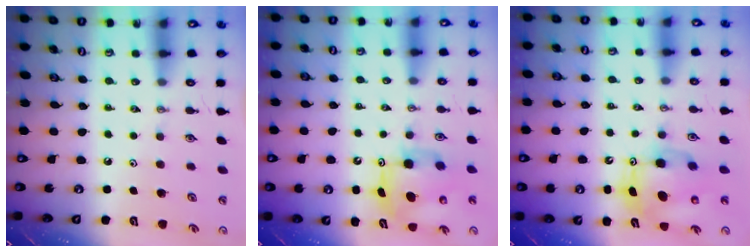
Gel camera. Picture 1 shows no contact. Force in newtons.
{"total": 8.5, "press": 8.5, "slide": 0.5}
{"total": 11.0, "press": 10.8, "slide": 2.2}